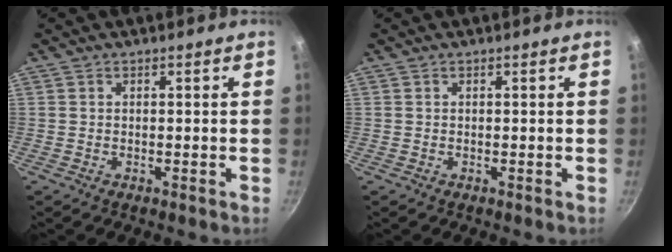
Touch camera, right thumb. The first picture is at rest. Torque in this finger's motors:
{"motor_torque": [-0.07, -0.21, 0.24, -0.08, 0.00]}